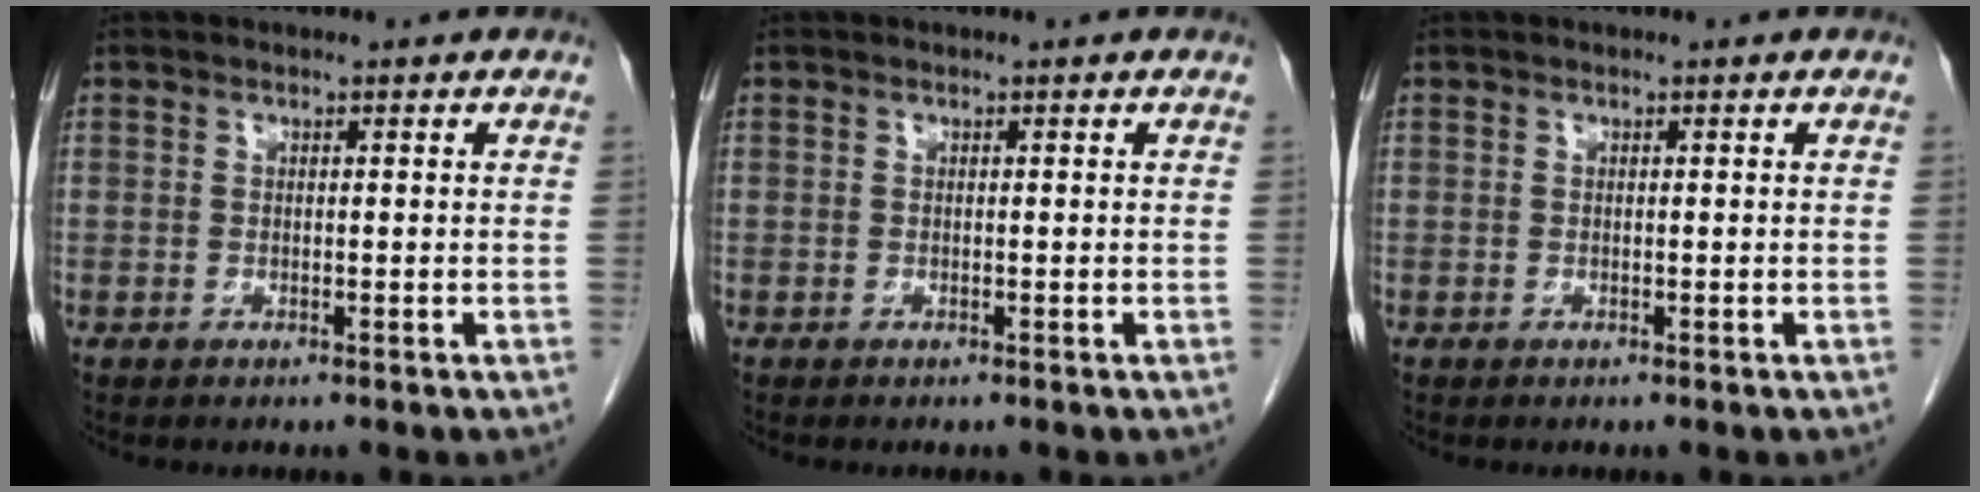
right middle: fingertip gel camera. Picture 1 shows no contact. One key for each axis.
{"total": 0.0}
{"total": 0.0}